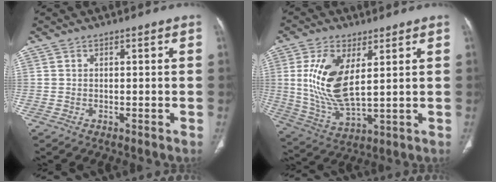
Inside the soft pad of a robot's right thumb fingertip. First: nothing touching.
{"total": 13.7, "force": [3.5, 6.0, 11.8], "torque": [-0.242, -0.022, 0.080]}